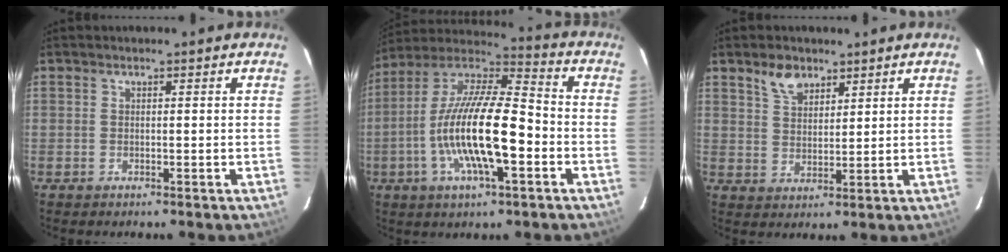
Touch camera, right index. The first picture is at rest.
{"total": 18.6, "force": [-4.8, 5.0, 17.3], "torque": [-0.327, -0.006, -0.096]}
{"total": 5.2, "force": [3.6, 2.9, 2.4], "torque": [-0.038, 0.007, 0.069]}